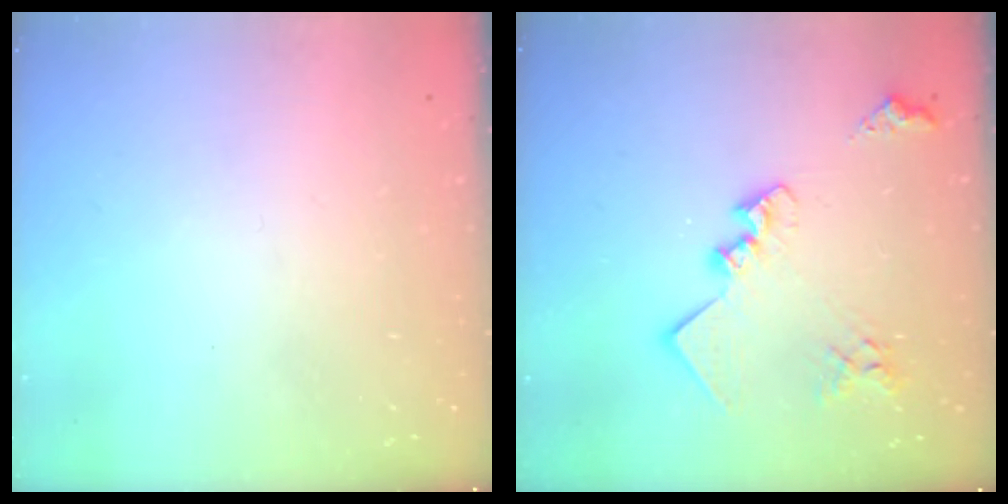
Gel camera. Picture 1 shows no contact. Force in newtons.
{"total": 17.5, "press": 17.4, "slide": 1.2}